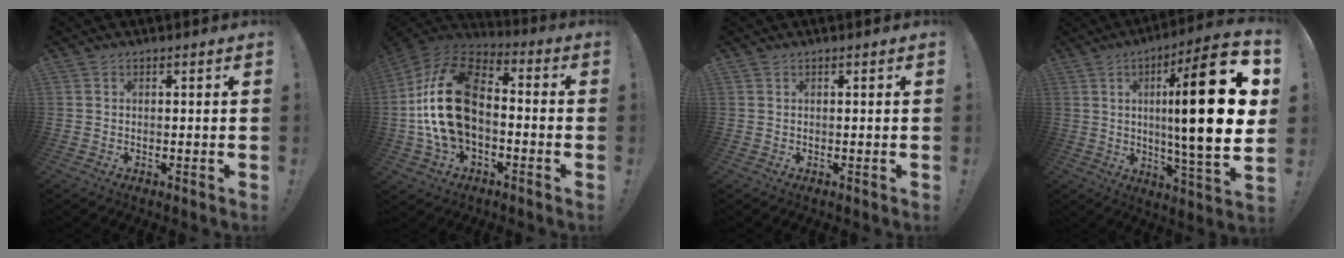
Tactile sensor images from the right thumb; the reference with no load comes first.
{"total": 22.9, "force": [-0.9, 14.5, 17.6], "torque": [-0.344, 0.029, -0.005]}
{"total": 0.0}
{"total": 24.7, "force": [3.9, 3.6, 24.1], "torque": [-0.385, -0.018, 0.045]}